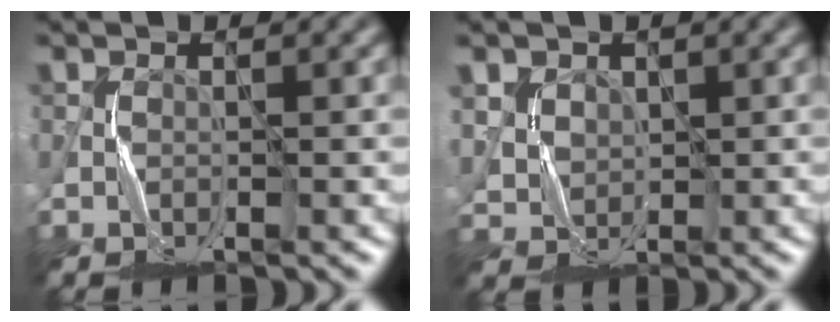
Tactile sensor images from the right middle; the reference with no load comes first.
{"total": 4.9, "force": [2.5, 3.6, 2.2], "torque": [-0.079, 0.008, 0.062]}